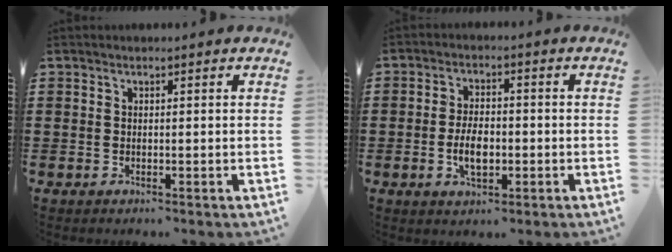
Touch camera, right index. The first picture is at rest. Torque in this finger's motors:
{"motor_torque": [1.24, 0.50, 0.70, 0.16]}